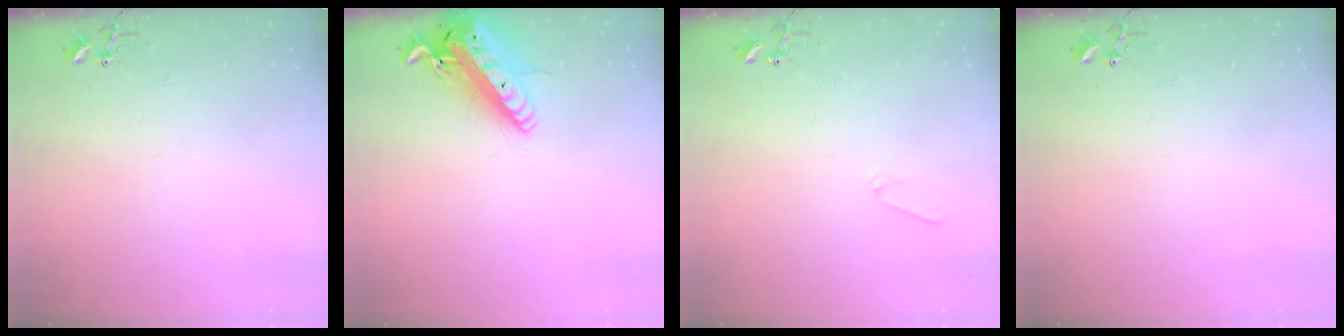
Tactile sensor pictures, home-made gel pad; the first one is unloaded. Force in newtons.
{"total": 16.9, "press": 16.6, "slide": 3.2}
{"total": 5.9, "press": 5.9, "slide": 0.4}
{"total": 0.0}